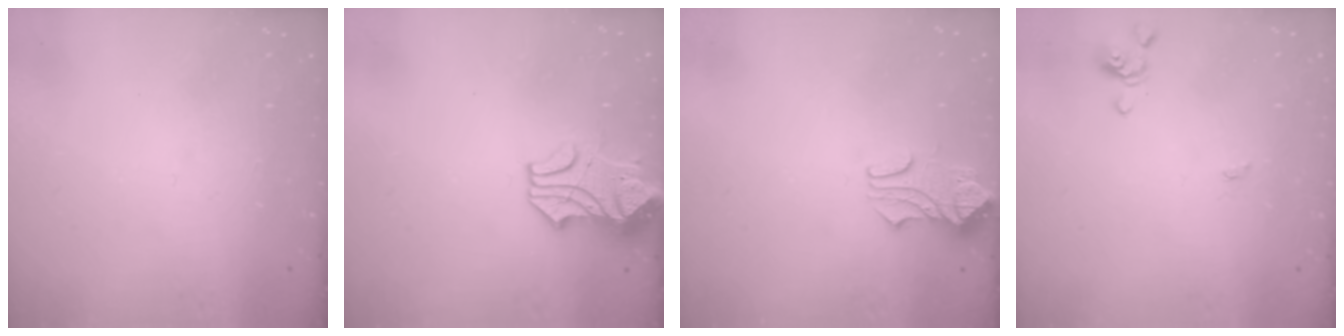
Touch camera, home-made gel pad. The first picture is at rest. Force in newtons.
{"total": 2.2, "press": 1.9, "slide": 1.1}
{"total": 1.0, "press": 0.2, "slide": 1.0}
{"total": 0.0}